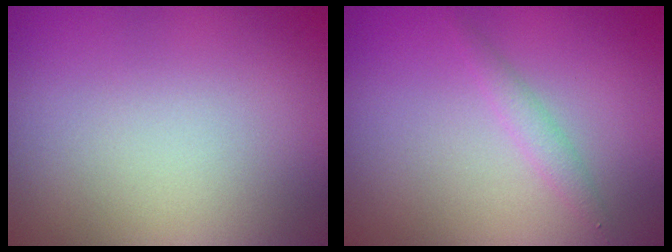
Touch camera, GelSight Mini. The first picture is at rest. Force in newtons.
{"total": 1.5, "press": 1.5, "slide": 0.1}